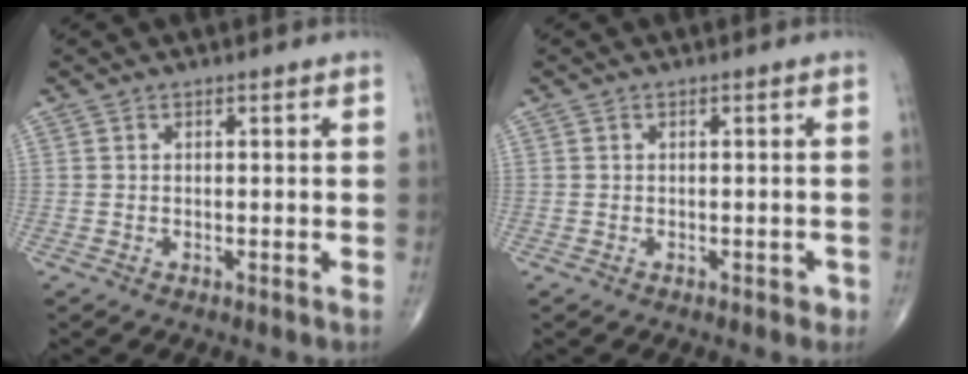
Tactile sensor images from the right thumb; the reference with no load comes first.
{"total": 1.2, "force": [-0.5, 1.0, 0.5], "torque": [0.002, 0.003, -0.004]}